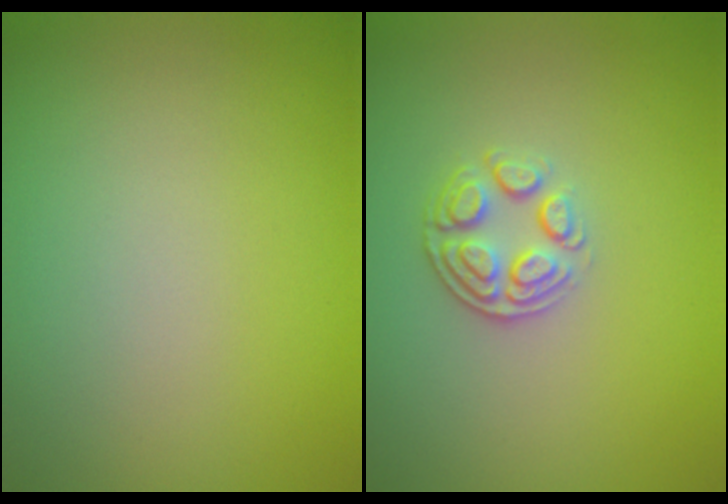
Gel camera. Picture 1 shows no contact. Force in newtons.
{"total": 2.7, "press": 2.3, "slide": 1.4}